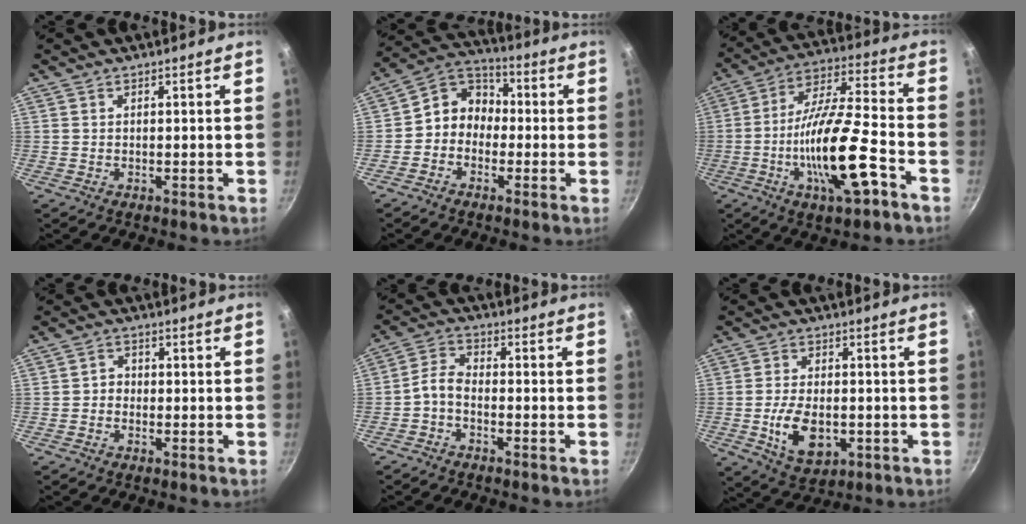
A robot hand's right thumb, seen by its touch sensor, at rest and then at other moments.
{"total": 8.0, "force": [-1.4, 6.8, 3.9], "torque": [-0.029, 0.041, -0.050]}
{"total": 18.5, "force": [-6.9, 5.1, 16.4], "torque": [-0.283, 0.034, -0.130]}
{"total": 1.9, "force": [-0.8, 1.6, 0.7], "torque": [0.000, 0.012, -0.018]}
{"total": 3.9, "force": [-2.2, 1.8, 2.7], "torque": [-0.065, 0.030, -0.054]}
{"total": 9.9, "force": [-2.1, 6.0, 7.6], "torque": [-0.127, 0.003, -0.027]}